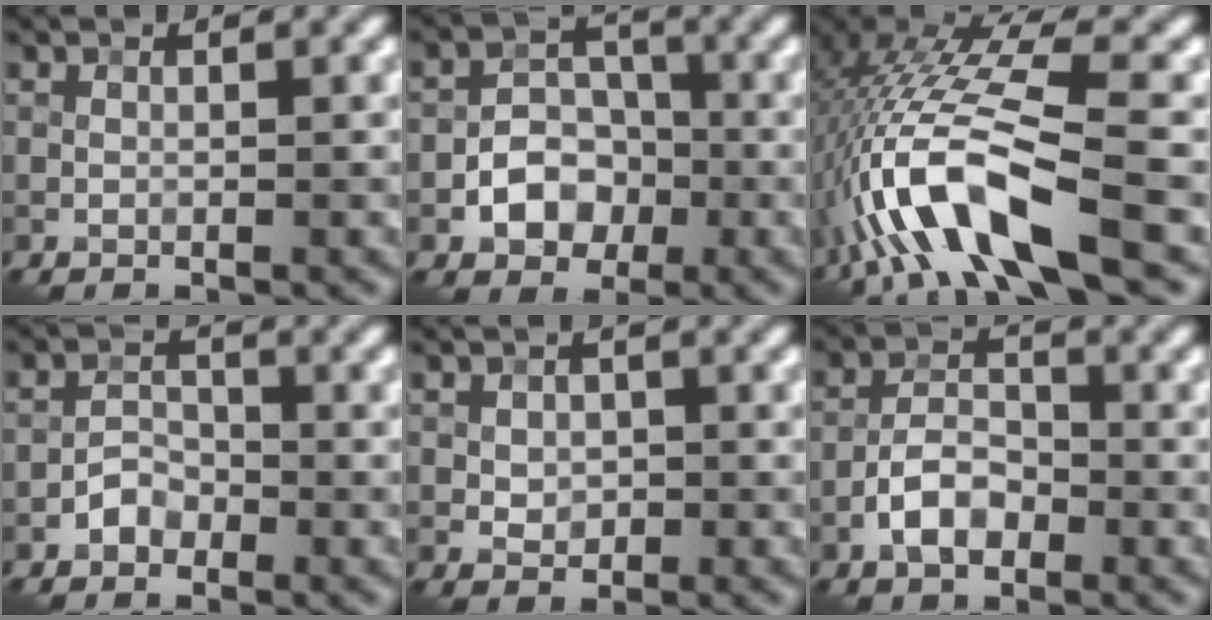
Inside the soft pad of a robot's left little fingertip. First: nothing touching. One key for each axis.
{"total": 4.5, "fx": -1.5, "fy": 3.4, "fz": 2.5, "tx": -0.031, "ty": 0.000, "tz": -0.025}
{"total": 12.2, "fx": -3.7, "fy": 4.0, "fz": 10.9, "tx": -0.228, "ty": 0.008, "tz": -0.069}
{"total": 1.8, "fx": -1.1, "fy": 1.3, "fz": 0.7, "tx": -0.007, "ty": 0.009, "tz": -0.021}
{"total": 1.8, "fx": 0.0, "fy": 1.5, "fz": 1.1, "tx": -0.016, "ty": -0.001, "tz": -0.002}
{"total": 3.6, "fx": -1.7, "fy": 2.0, "fz": 2.4, "tx": -0.040, "ty": 0.008, "tz": -0.037}